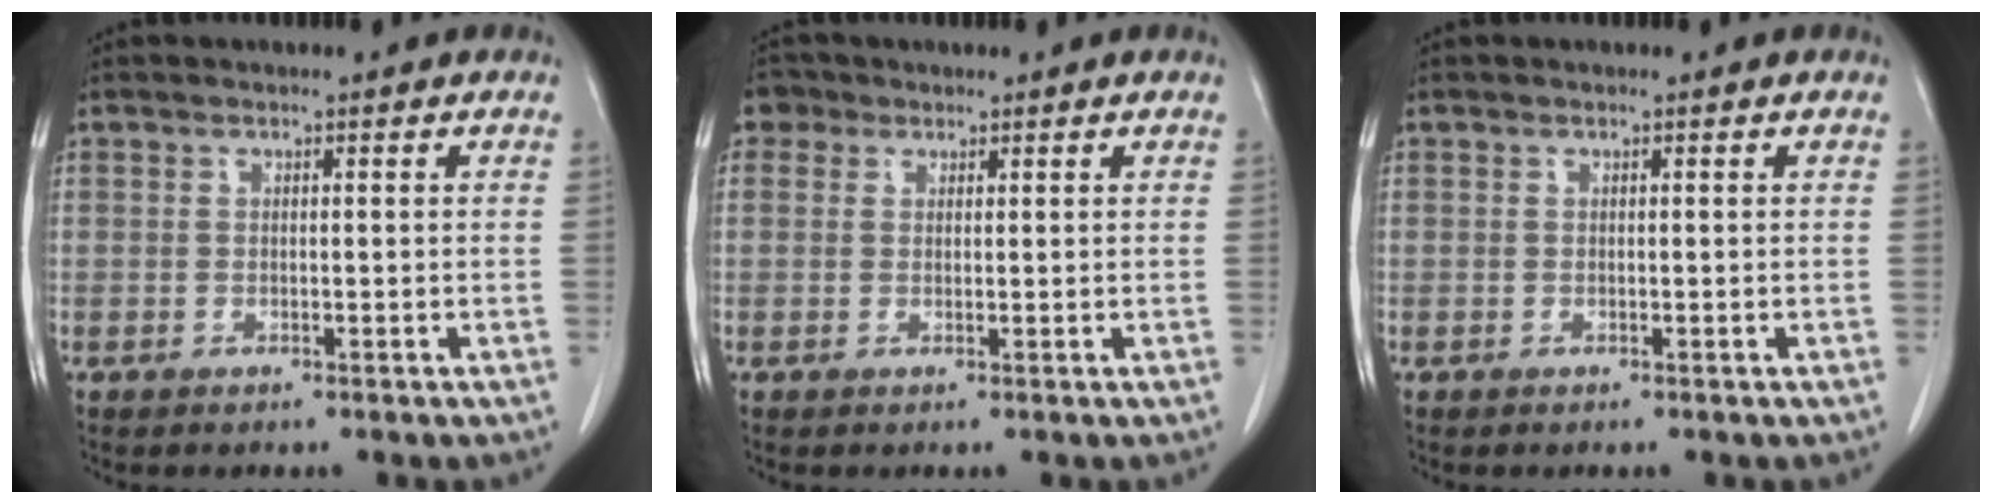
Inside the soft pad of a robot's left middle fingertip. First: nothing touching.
{"total": 2.4, "force": [1.3, 1.9, 0.4], "torque": [-0.005, 0.009, 0.019]}
{"total": 0.0}